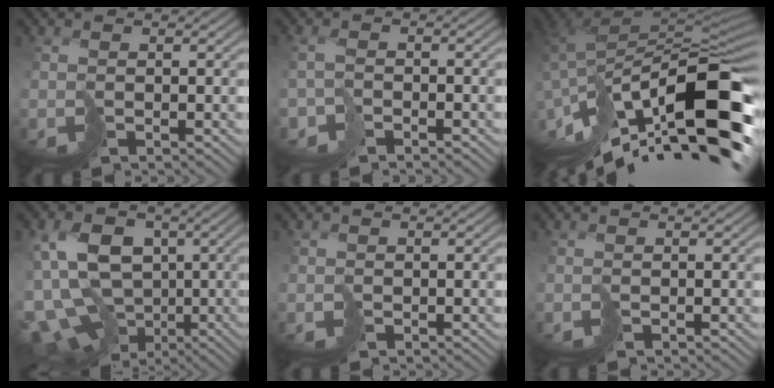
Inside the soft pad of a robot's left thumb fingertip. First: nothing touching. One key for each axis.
{"total": 2.1, "fx": -1.9, "fy": 0.4, "fz": 0.7, "tx": -0.003, "ty": 0.005, "tz": -0.040}
{"total": 17.2, "fx": -8.9, "fy": 5.8, "fz": 13.5, "tx": -0.253, "ty": 0.015, "tz": -0.147}
{"total": 14.7, "fx": -3.5, "fy": 10.6, "fz": 9.5, "tx": -0.205, "ty": -0.010, "tz": -0.044}
{"total": 0.6, "fx": -0.2, "fy": 0.6, "fz": 0.1, "tx": -0.008, "ty": 0.001, "tz": -0.004}
{"total": 0.0}